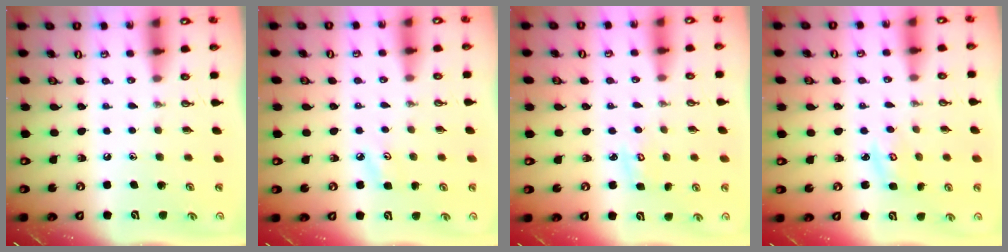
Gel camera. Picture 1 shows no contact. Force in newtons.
{"total": 4.7, "press": 4.7, "slide": 0.5}
{"total": 2.9, "press": 2.9, "slide": 0.2}
{"total": 3.3, "press": 3.2, "slide": 0.4}